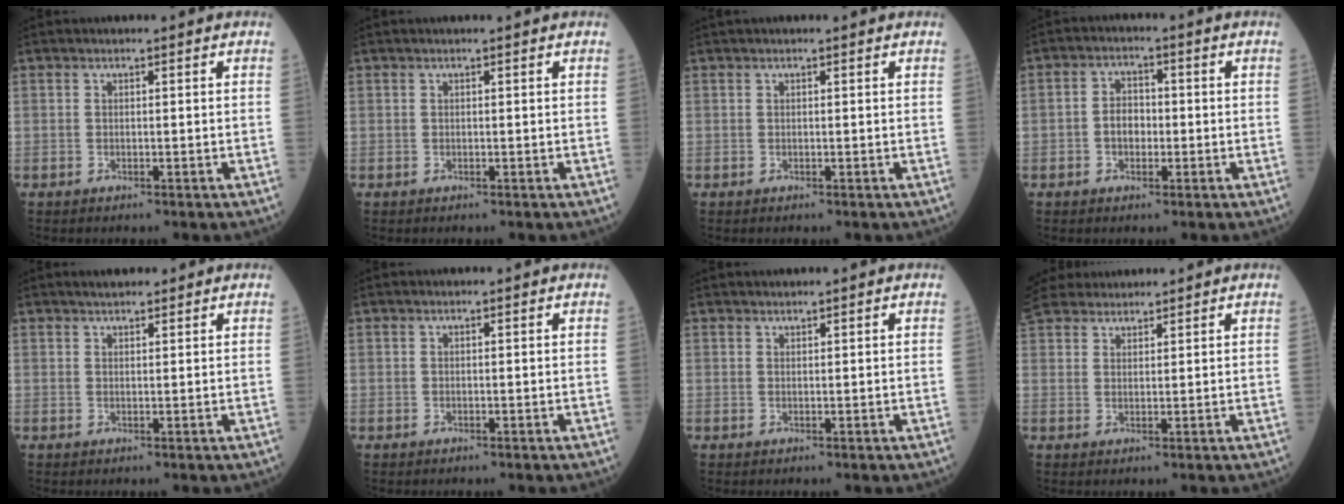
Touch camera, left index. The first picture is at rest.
{"total": 0.7, "force": [0.6, -0.1, 0.3], "torque": [-0.004, 0.004, 0.011]}
{"total": 1.2, "force": [1.1, 0.1, 0.5], "torque": [-0.008, 0.021, 0.020]}
{"total": 3.7, "force": [-1.0, 2.6, 2.4], "torque": [-0.048, 0.009, -0.020]}
{"total": 2.4, "force": [2.1, 0.7, 0.9], "torque": [-0.017, 0.013, 0.034]}
{"total": 0.0}
{"total": 0.9, "force": [0.9, -0.1, 0.1], "torque": [-0.005, 0.010, 0.021]}
{"total": 10.3, "force": [9.2, 3.5, 3.3], "torque": [-0.081, 0.043, 0.180]}